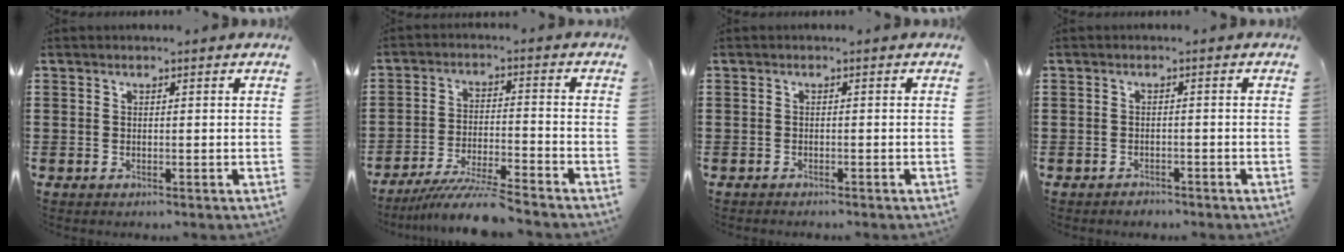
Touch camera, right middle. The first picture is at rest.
{"total": 7.3, "force": [-6.7, -0.1, 3.0], "torque": [-0.059, -0.010, -0.128]}
{"total": 0.6, "force": [-0.6, 0.0, 0.0], "torque": [-0.002, 0.000, -0.012]}
{"total": 1.1, "force": [-1.1, 0.3, 0.0], "torque": [-0.003, 0.002, -0.024]}